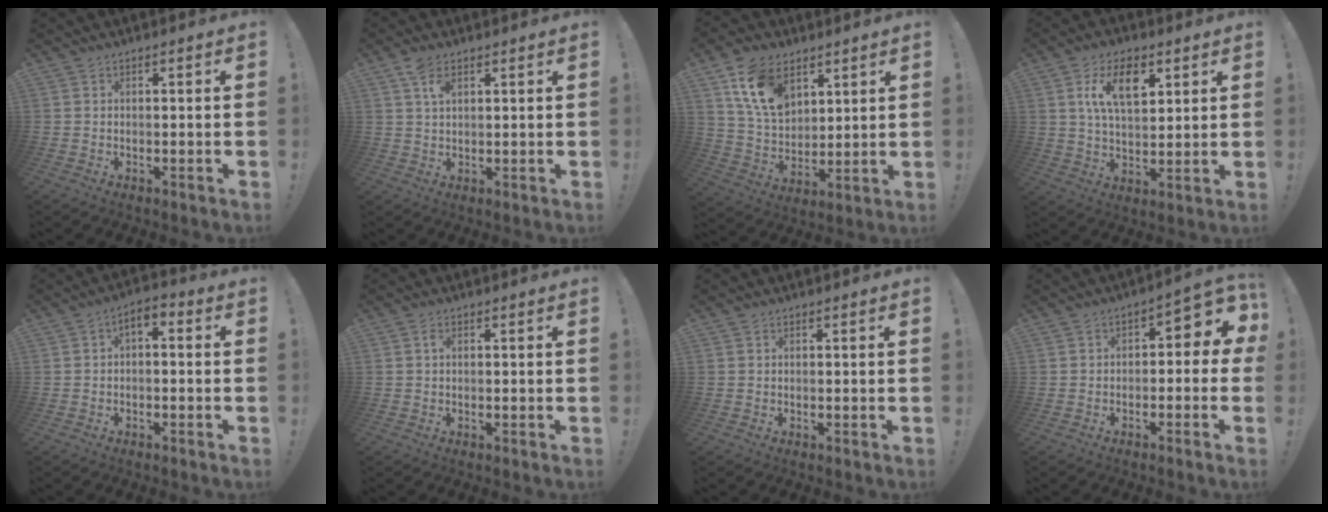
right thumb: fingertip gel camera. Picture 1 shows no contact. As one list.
[{"total": 4.9, "force": [2.8, 2.3, 3.4], "torque": [-0.056, -0.009, 0.049]}, {"total": 15.0, "force": [7.7, 9.8, 8.4], "torque": [-0.152, -0.027, 0.150]}, {"total": 12.2, "force": [5.5, 6.6, 8.6], "torque": [-0.138, -0.006, 0.099]}, {"total": 3.5, "force": [-1.2, 1.8, 2.8], "torque": [-0.049, 0.008, -0.021]}, {"total": 1.1, "force": [0.3, 0.5, 1.0], "torque": [-0.022, 0.004, 0.005]}, {"total": 0.0}, {"total": 4.9, "force": [-0.3, 2.7, 4.1], "torque": [-0.042, 0.000, -0.009]}]